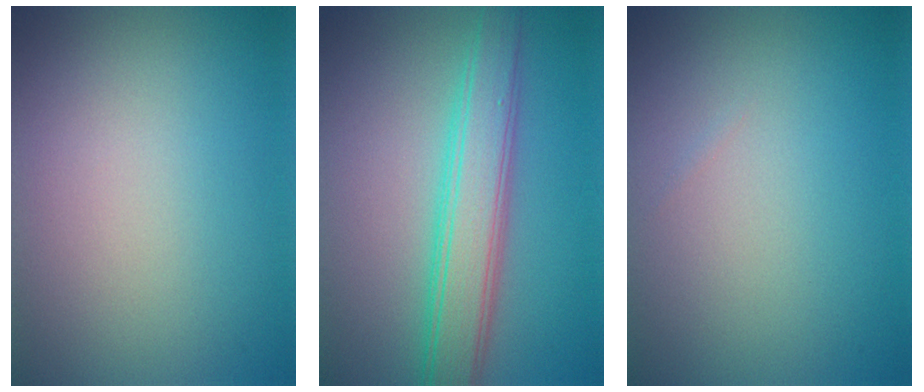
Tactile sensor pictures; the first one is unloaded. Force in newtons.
{"total": 5.3, "press": 5.3, "slide": 0.0}
{"total": 0.0}